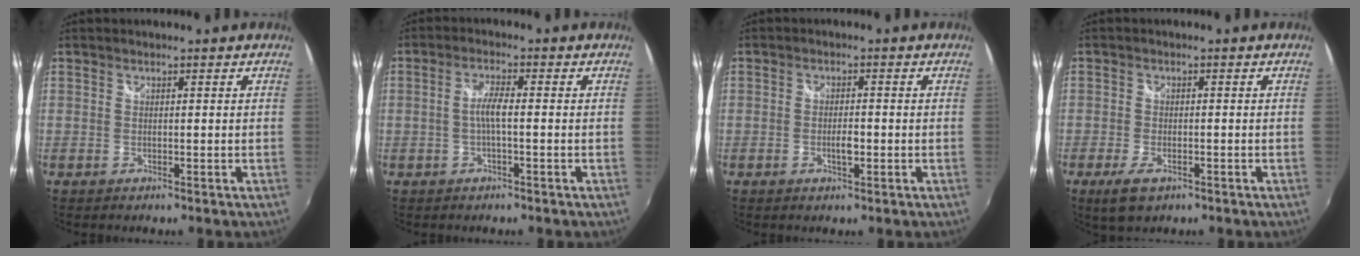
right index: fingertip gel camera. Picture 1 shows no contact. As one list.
[{"total": 3.0, "force": [-0.6, 0.1, 2.9], "torque": [-0.057, 0.004, -0.011]}, {"total": 2.6, "force": [-0.9, 1.1, 2.2], "torque": [-0.040, -0.001, -0.016]}, {"total": 5.0, "force": [-2.9, 2.2, 3.3], "torque": [-0.080, -0.012, -0.051]}]